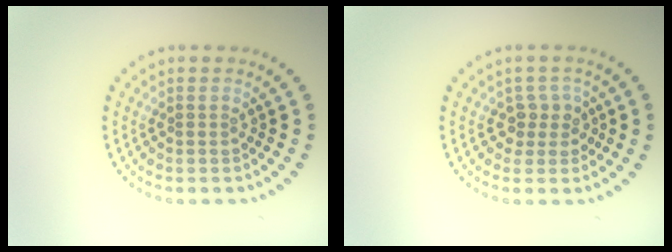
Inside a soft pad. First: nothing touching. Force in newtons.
{"total": 2.1, "press": 1.7, "slide": 1.1}